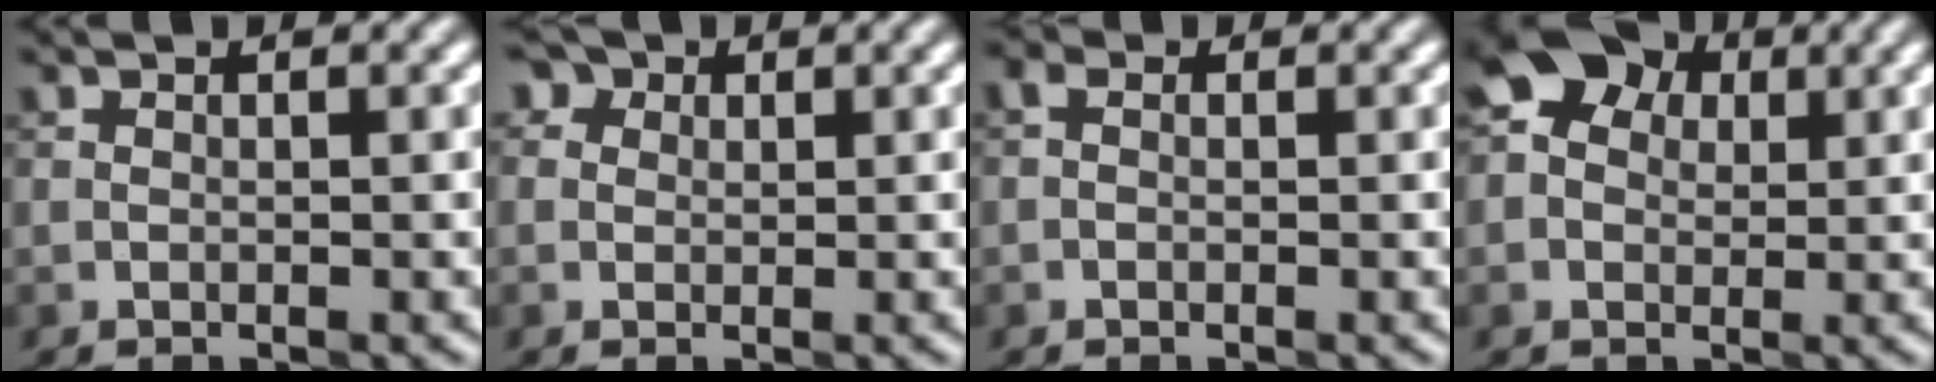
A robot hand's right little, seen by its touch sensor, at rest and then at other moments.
{"total": 3.8, "force": [1.9, 2.7, 1.8], "torque": [-0.020, 0.020, -0.004]}
{"total": 0.8, "force": [-0.2, 0.6, 0.5], "torque": [-0.011, 0.001, -0.011]}
{"total": 7.9, "force": [2.5, 6.6, 3.6], "torque": [-0.044, 0.029, 0.009]}